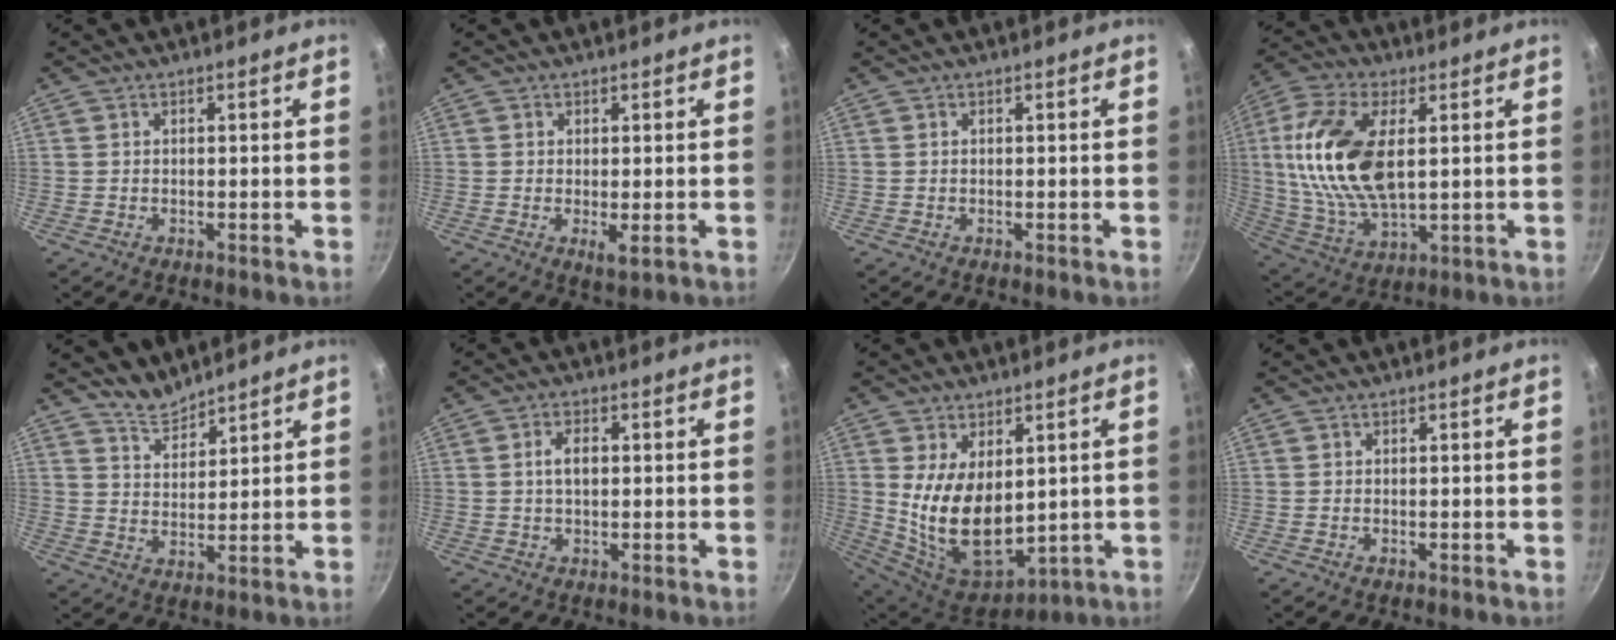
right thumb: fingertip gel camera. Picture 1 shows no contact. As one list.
[{"total": 2.2, "force": [-0.2, 0.7, 2.1], "torque": [-0.038, -0.010, -0.002]}, {"total": 0.0}, {"total": 19.0, "force": [3.2, 9.7, 16.0], "torque": [-0.316, -0.003, 0.062]}, {"total": 4.7, "force": [4.4, 1.3, 0.7], "torque": [-0.009, -0.034, 0.086]}, {"total": 3.4, "force": [0.3, 1.9, 2.7], "torque": [-0.042, 0.010, 0.003]}, {"total": 16.1, "force": [1.5, 9.8, 12.7], "torque": [-0.204, -0.036, 0.057]}, {"total": 2.4, "force": [-0.4, 1.3, 1.9], "torque": [-0.034, -0.009, -0.003]}]